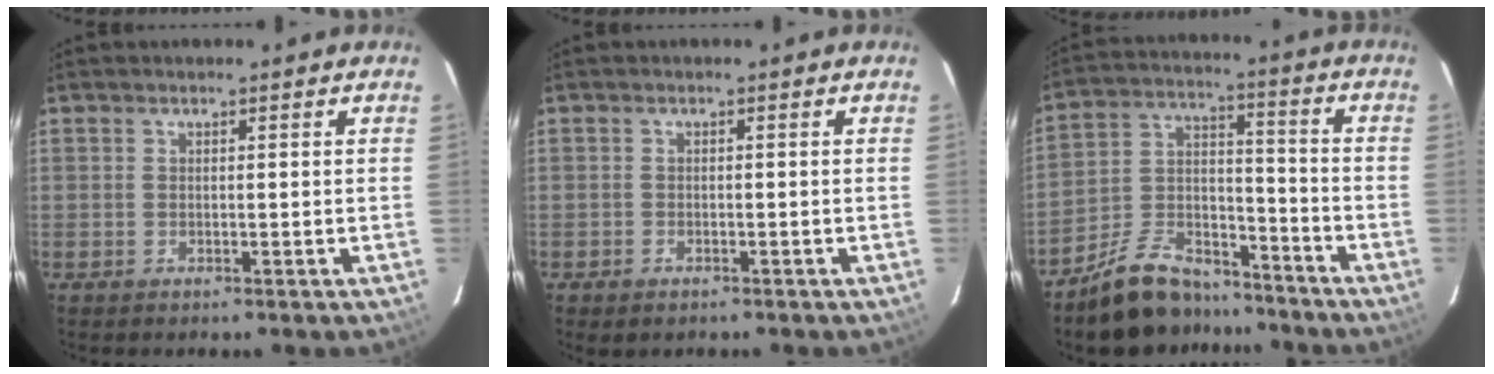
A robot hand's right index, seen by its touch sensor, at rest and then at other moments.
{"total": 1.6, "force": [-1.0, 1.1, 0.6], "torque": [-0.013, -0.005, -0.014]}
{"total": 13.6, "force": [-10.8, 6.4, 5.2], "torque": [-0.113, 0.036, -0.173]}